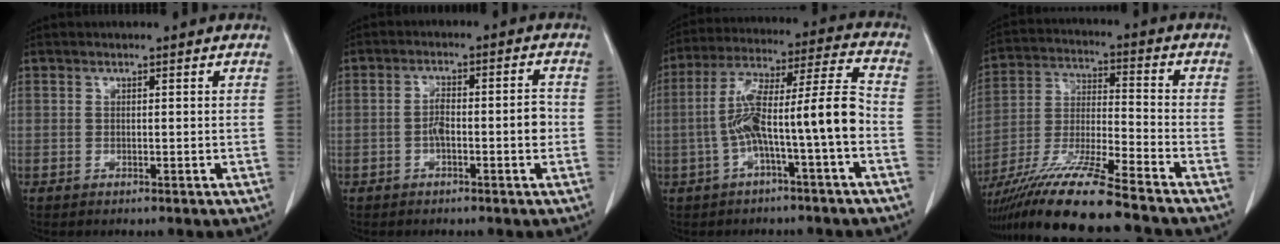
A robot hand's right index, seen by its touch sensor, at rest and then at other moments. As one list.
[{"total": 5.3, "force": [-1.4, 1.2, 5.0], "torque": [-0.087, 0.018, -0.020]}, {"total": 13.0, "force": [-3.2, 0.5, 12.6], "torque": [-0.232, 0.038, -0.054]}, {"total": 16.6, "force": [-13.3, -0.1, 9.9], "torque": [-0.208, -0.031, -0.243]}]